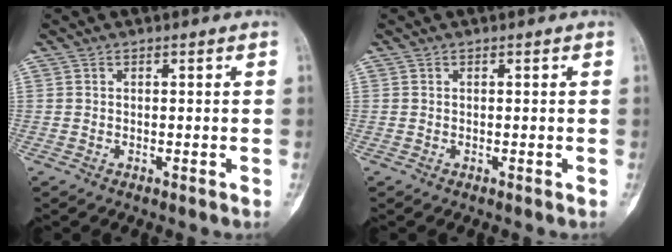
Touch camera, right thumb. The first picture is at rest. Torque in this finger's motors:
{"motor_torque": [0.06, 0.06, -0.01, -0.01, 0.00]}